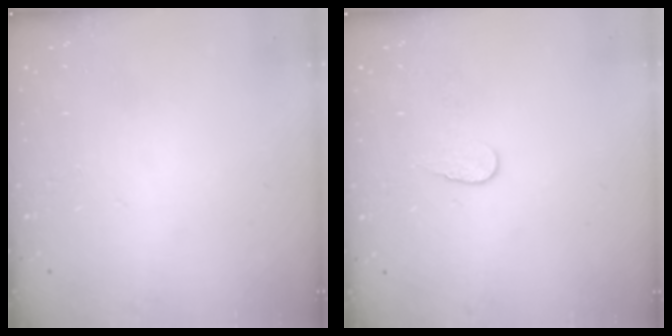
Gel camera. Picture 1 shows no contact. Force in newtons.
{"total": 5.3, "press": 5.3, "slide": 0.5}